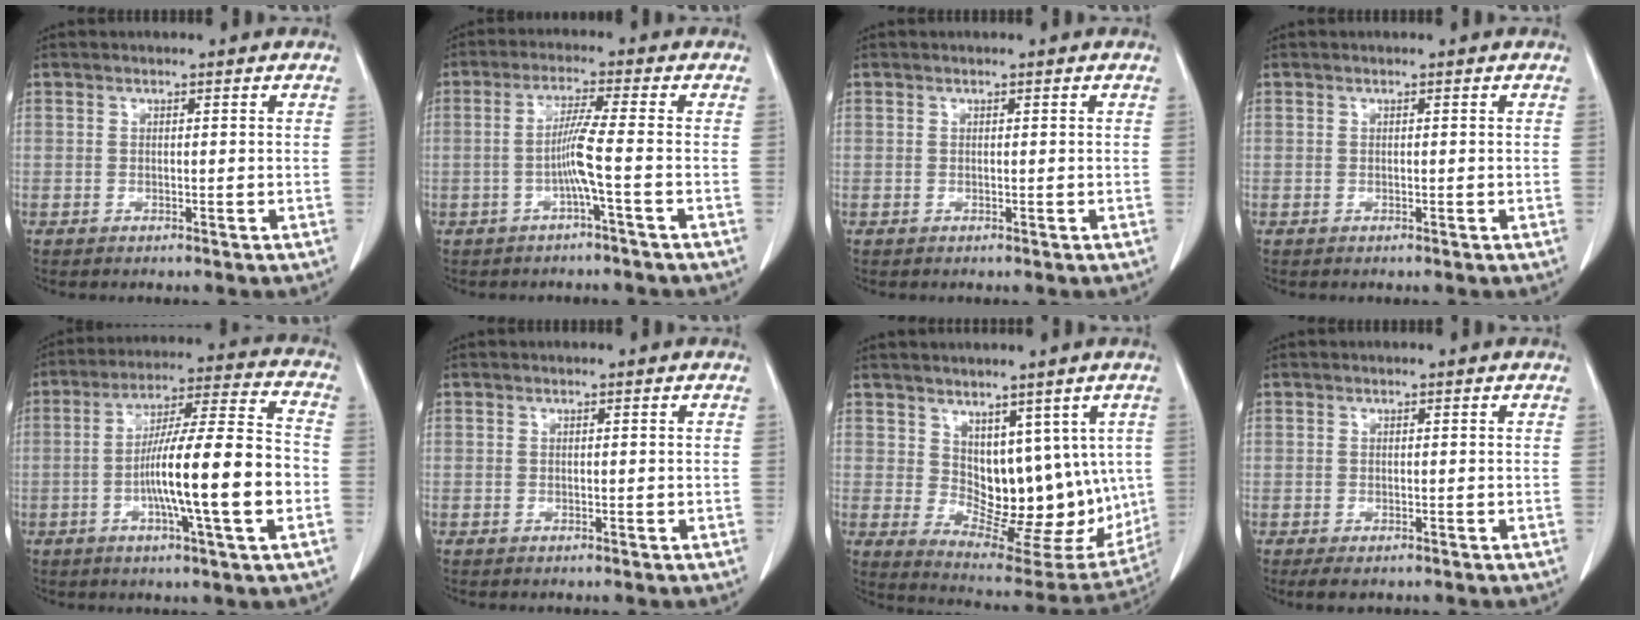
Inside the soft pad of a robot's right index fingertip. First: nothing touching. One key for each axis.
{"total": 4.7, "fx": -1.3, "fy": -1.1, "fz": 4.3, "tx": -0.090, "ty": 0.003, "tz": -0.025}
{"total": 0.0}
{"total": 0.0}
{"total": 16.4, "fx": -3.5, "fy": 0.7, "fz": 16.0, "tx": -0.265, "ty": 0.006, "tz": -0.062}
{"total": 0.0}
{"total": 13.7, "fx": 2.8, "fy": 7.8, "fz": 10.9, "tx": -0.130, "ty": -0.003, "tz": 0.068}
{"total": 1.4, "fx": -0.6, "fy": 1.1, "fz": 0.8, "tx": -0.015, "ty": 0.000, "tz": -0.004}